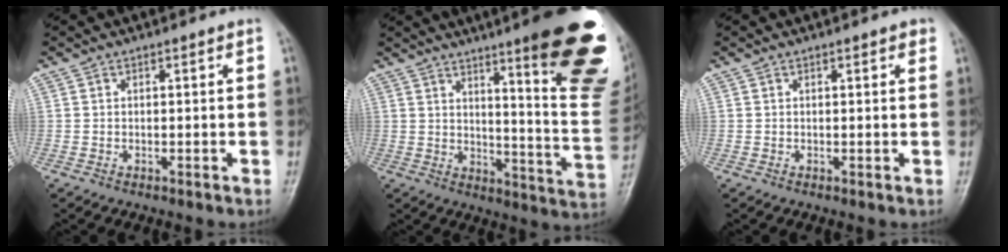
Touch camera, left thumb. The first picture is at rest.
{"total": 25.0, "force": [13.5, 4.3, 20.7], "torque": [-0.208, -0.066, 0.182]}
{"total": 1.5, "force": [0.9, 0.6, 1.0], "torque": [-0.007, -0.001, 0.009]}